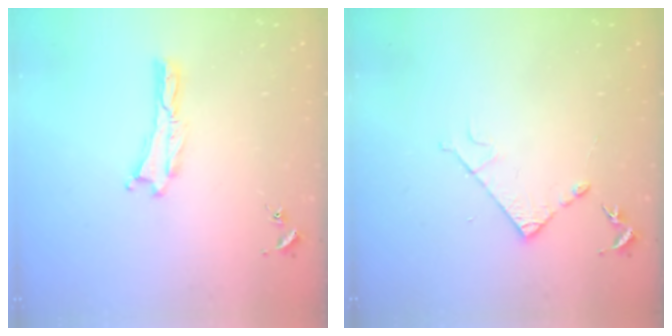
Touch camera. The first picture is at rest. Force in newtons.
{"total": 4.2, "press": 4.2, "slide": 0.5}